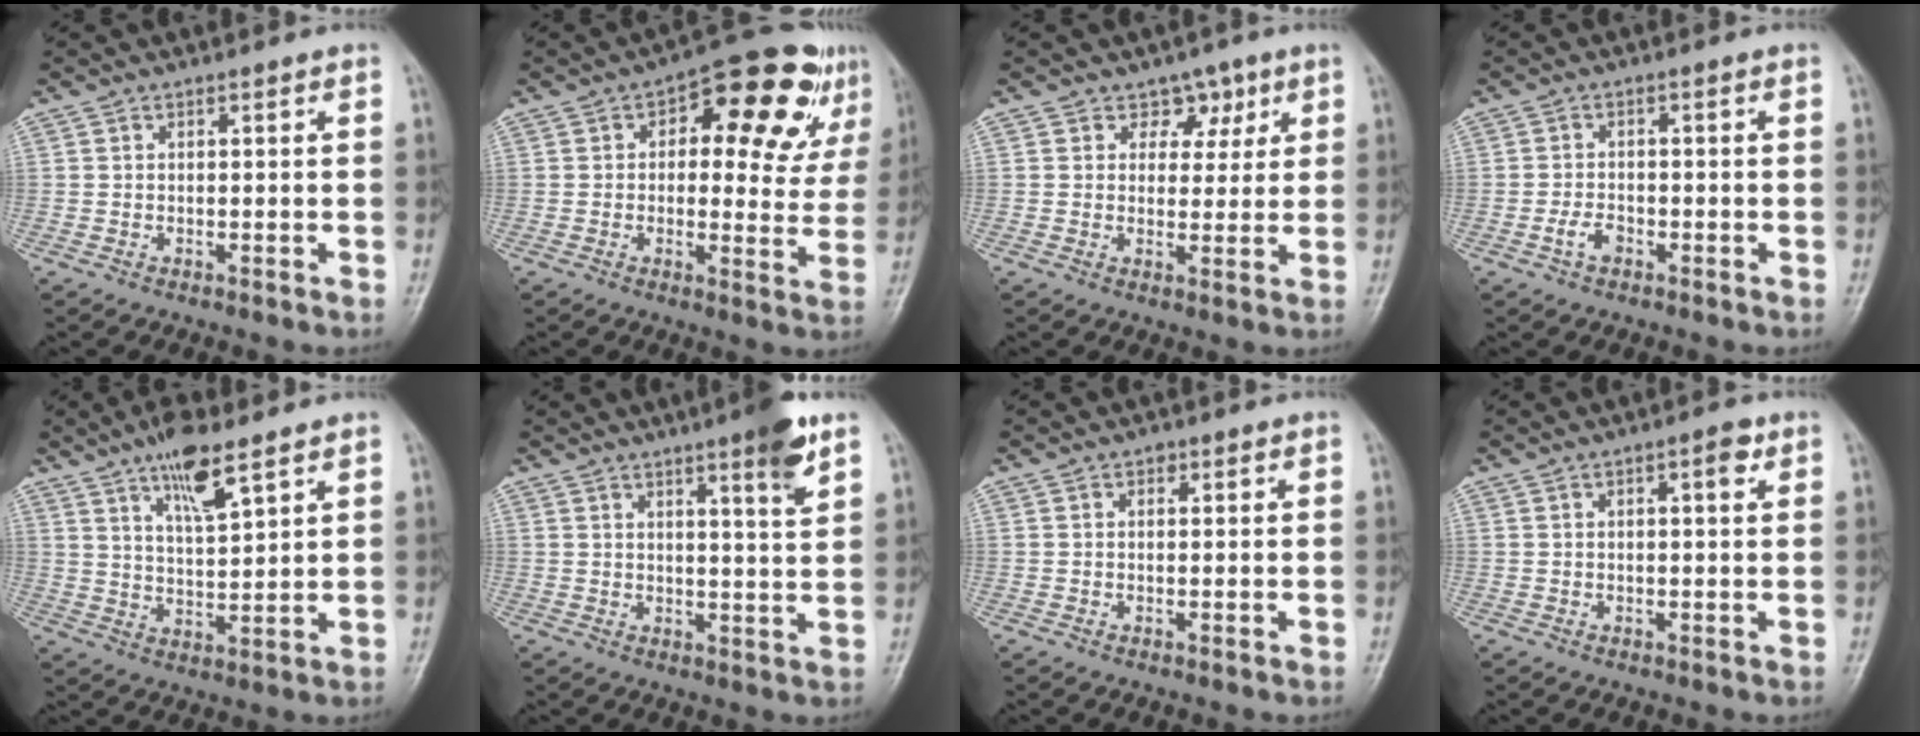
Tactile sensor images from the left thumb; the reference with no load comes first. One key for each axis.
{"total": 17.0, "fx": 6.7, "fy": 8.3, "fz": 13.2, "tx": -0.124, "ty": 0.005, "tz": 0.081}
{"total": 4.5, "fx": 2.4, "fy": 3.5, "fz": 1.3, "tx": 0.019, "ty": -0.009, "tz": 0.032}
{"total": 2.8, "fx": -1.4, "fy": 1.6, "fz": 1.7, "tx": -0.035, "ty": 0.012, "tz": -0.027}
{"total": 9.2, "fx": 5.9, "fy": 2.4, "fz": 6.7, "tx": -0.110, "ty": -0.034, "tz": 0.107}
{"total": 7.4, "fx": 4.5, "fy": 0.6, "fz": 5.8, "tx": -0.078, "ty": -0.027, "tz": 0.062}
{"total": 1.1, "fx": 0.6, "fy": 0.7, "fz": 0.5, "tx": 0.000, "ty": -0.001, "tz": 0.005}
{"total": 3.0, "fx": 1.3, "fy": 0.9, "fz": 2.5, "tx": -0.033, "ty": -0.001, "tz": 0.015}